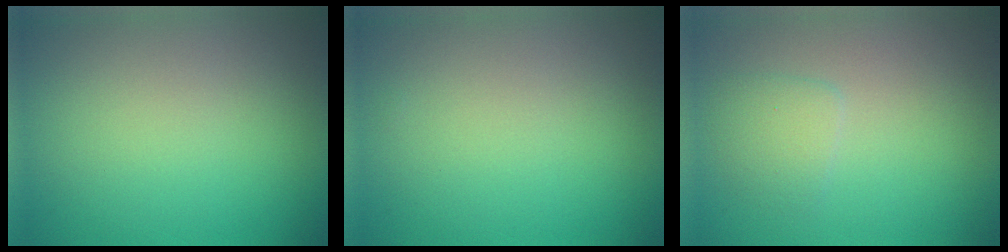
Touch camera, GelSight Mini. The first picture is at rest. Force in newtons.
{"total": 0.0}
{"total": 1.6, "press": 1.6, "slide": 0.1}